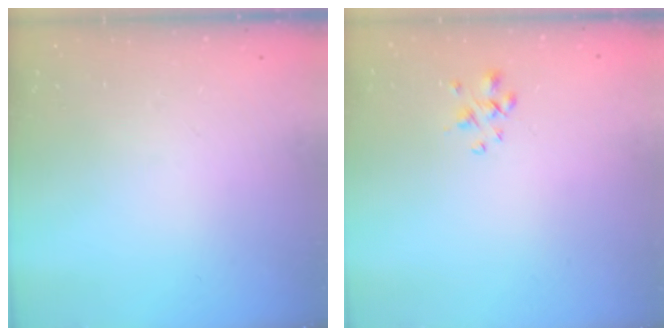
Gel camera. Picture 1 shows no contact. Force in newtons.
{"total": 1.9, "press": 1.7, "slide": 0.8}